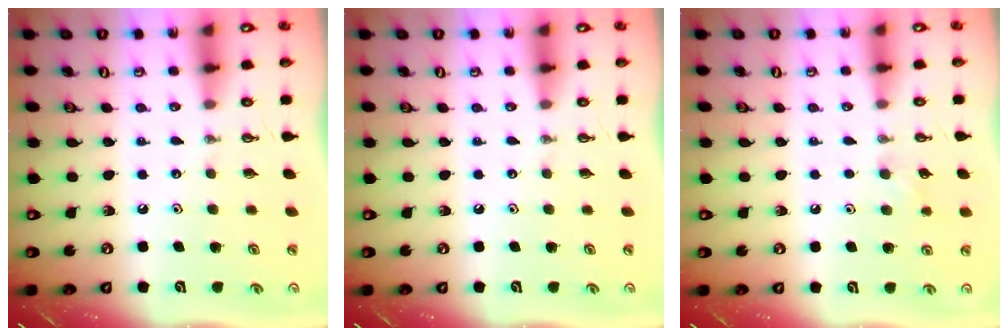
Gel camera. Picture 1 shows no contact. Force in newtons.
{"total": 0.0}
{"total": 6.3, "press": 5.8, "slide": 2.5}